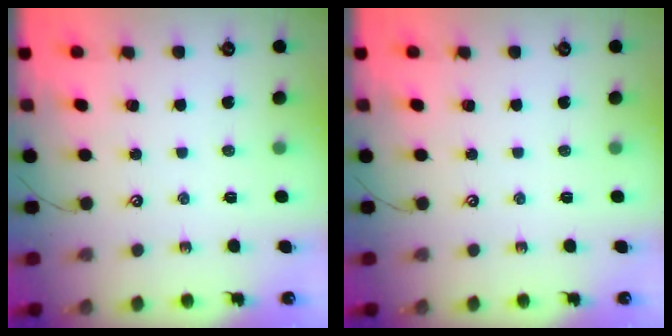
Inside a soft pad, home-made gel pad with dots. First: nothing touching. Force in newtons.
{"total": 0.0}